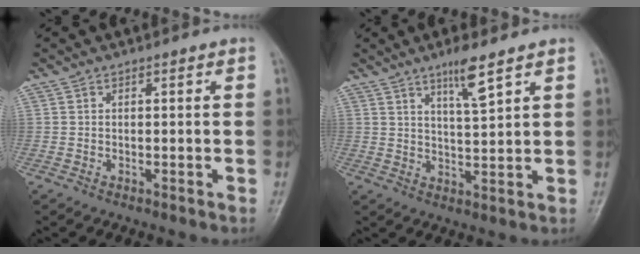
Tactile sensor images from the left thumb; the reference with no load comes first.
{"total": 5.7, "force": [3.7, 0.5, 4.3], "torque": [-0.074, -0.027, 0.069]}